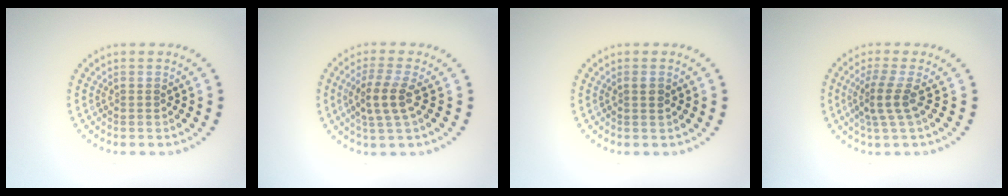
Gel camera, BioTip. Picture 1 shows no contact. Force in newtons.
{"total": 3.1, "press": 2.7, "slide": 1.5}
{"total": 1.0, "press": 0.9, "slide": 0.4}
{"total": 2.6, "press": 1.9, "slide": 1.9}